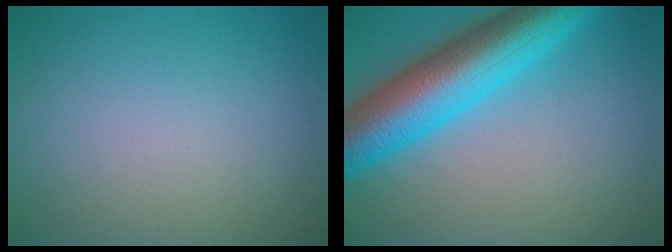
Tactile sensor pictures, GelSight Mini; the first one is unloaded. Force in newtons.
{"total": 10.9, "press": 10.8, "slide": 0.3}